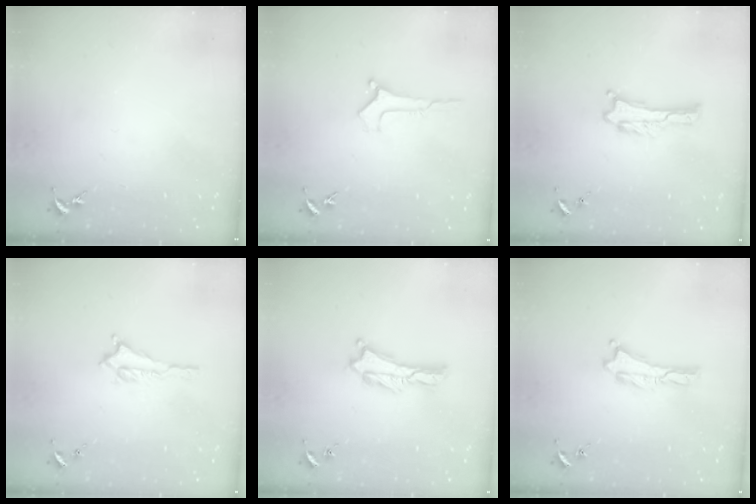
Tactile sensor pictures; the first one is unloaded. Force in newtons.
{"total": 0.0}
{"total": 0.0}
{"total": 1.4, "press": 1.4, "slide": 0.2}
{"total": 0.6, "press": 0.5, "slide": 0.2}
{"total": 0.0}